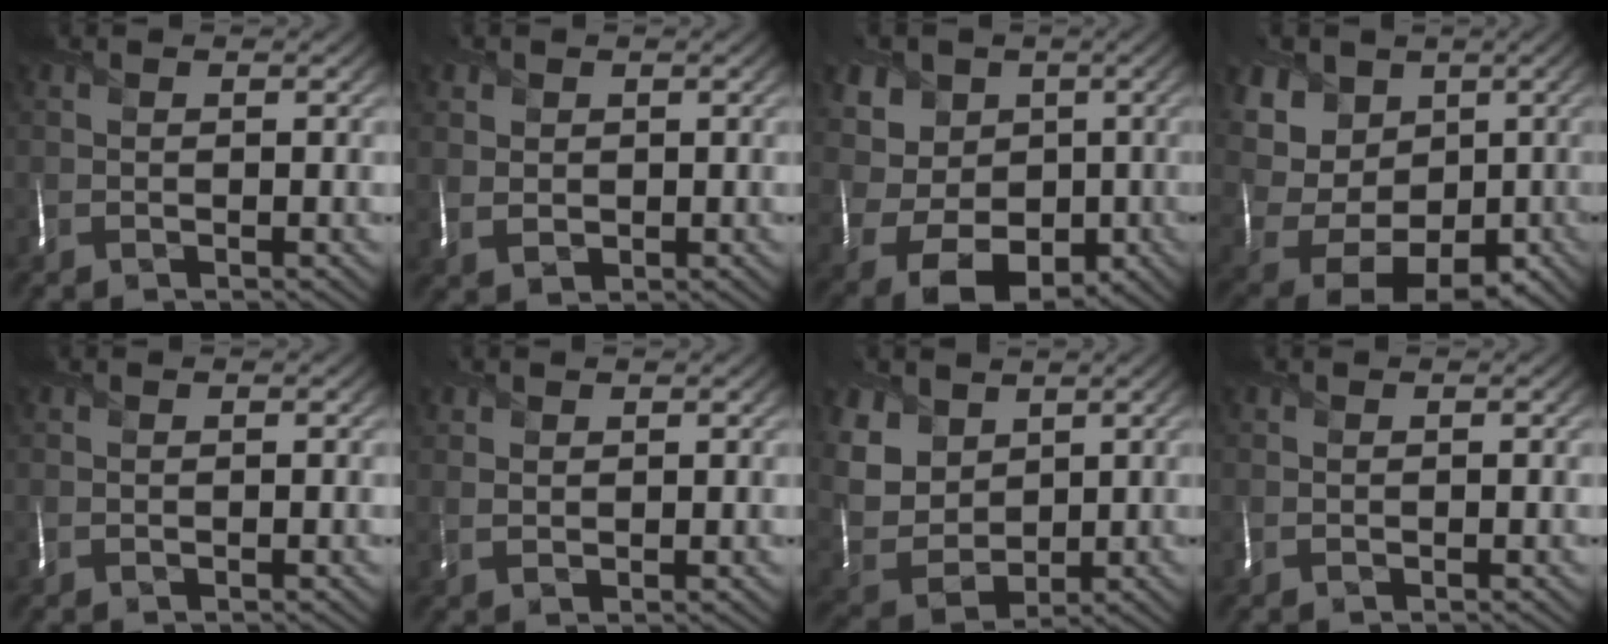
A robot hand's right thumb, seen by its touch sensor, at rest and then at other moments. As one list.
[{"total": 2.8, "force": [1.3, 2.3, 1.1], "torque": [-0.027, 0.000, 0.028]}, {"total": 9.6, "force": [0.6, 8.4, 4.7], "torque": [-0.123, -0.015, 0.012]}, {"total": 12.7, "force": [3.3, 10.3, 6.7], "torque": [-0.192, 0.011, 0.071]}, {"total": 0.7, "force": [0.7, 0.1, 0.0], "torque": [0.000, 0.001, 0.018]}, {"total": 1.9, "force": [1.8, 0.7, 0.3], "torque": [-0.007, 0.002, 0.043]}, {"total": 9.9, "force": [5.0, 6.7, 5.2], "torque": [-0.170, 0.014, 0.104]}, {"total": 0.7, "force": [0.7, -0.2, -0.1], "torque": [0.005, 0.001, 0.018]}]